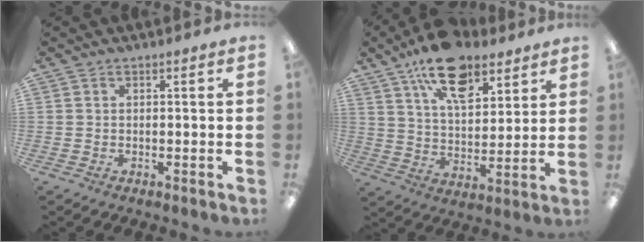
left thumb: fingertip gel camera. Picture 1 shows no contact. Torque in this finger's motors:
{"motor_torque": [0.39, 0.36, 1.54, -1.23, 0.38]}